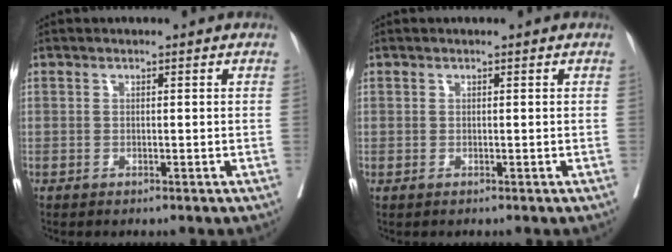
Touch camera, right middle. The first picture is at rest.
{"total": 0.0}